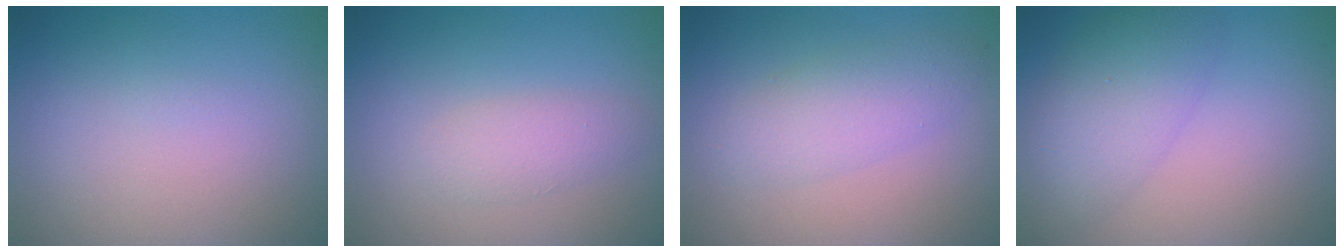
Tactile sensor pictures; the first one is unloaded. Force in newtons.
{"total": 1.9, "press": 1.9, "slide": 0.0}
{"total": 3.0, "press": 3.0, "slide": 0.1}
{"total": 4.5, "press": 4.5, "slide": 0.2}